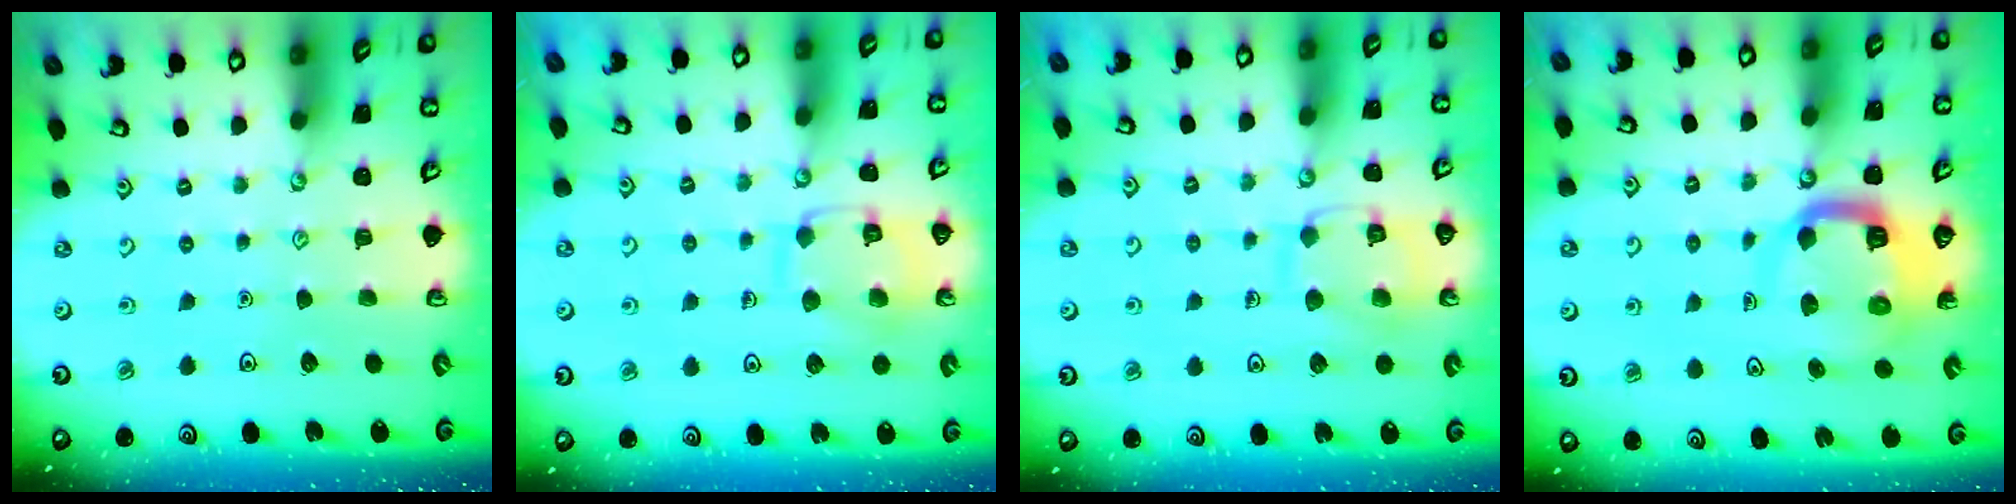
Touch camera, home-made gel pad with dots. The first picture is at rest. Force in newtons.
{"total": 11.6, "press": 11.6, "slide": 0.5}
{"total": 11.7, "press": 11.6, "slide": 0.9}
{"total": 9.6, "press": 9.6, "slide": 1.2}